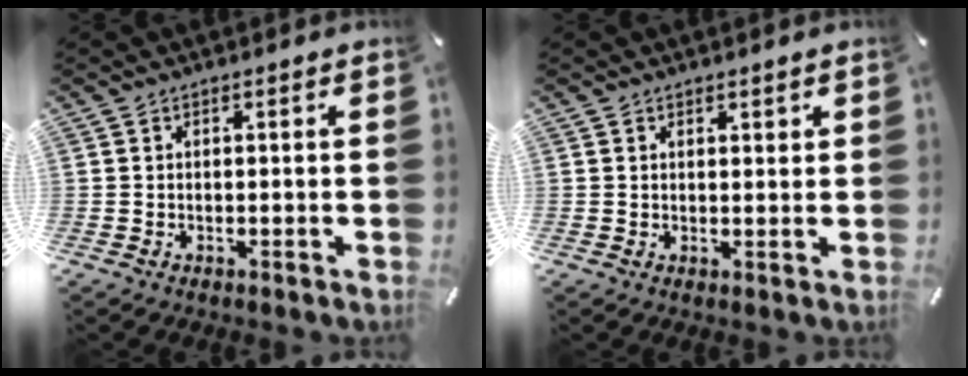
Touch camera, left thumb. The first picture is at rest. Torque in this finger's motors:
{"motor_torque": [-0.07, -0.43, -0.01, 0.10, -0.01]}